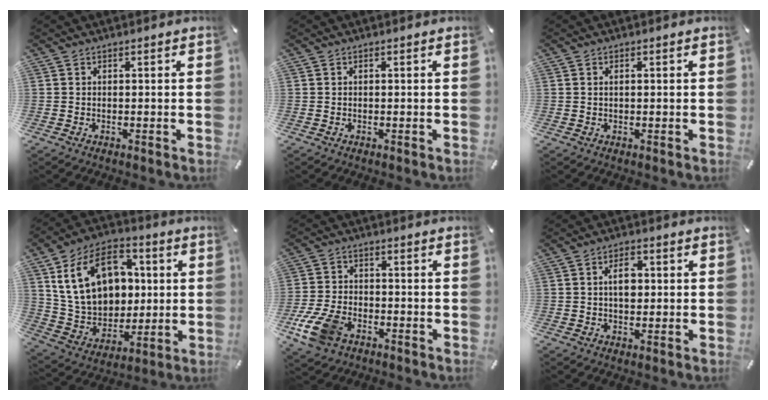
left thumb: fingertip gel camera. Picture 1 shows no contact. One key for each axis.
{"total": 0.0}
{"total": 1.0, "fx": 0.2, "fy": 0.4, "fz": 0.8, "tx": -0.017, "ty": 0.002, "tz": 0.002}
{"total": 20.1, "fx": 5.5, "fy": 15.2, "fz": 11.9, "tx": -0.215, "ty": -0.004, "tz": 0.108}
{"total": 10.3, "fx": -5.1, "fy": 6.5, "fz": 6.2, "tx": -0.138, "ty": 0.017, "tz": -0.094}
{"total": 5.4, "fx": 0.7, "fy": 3.2, "fz": 4.3, "tx": -0.063, "ty": 0.001, "tz": 0.005}